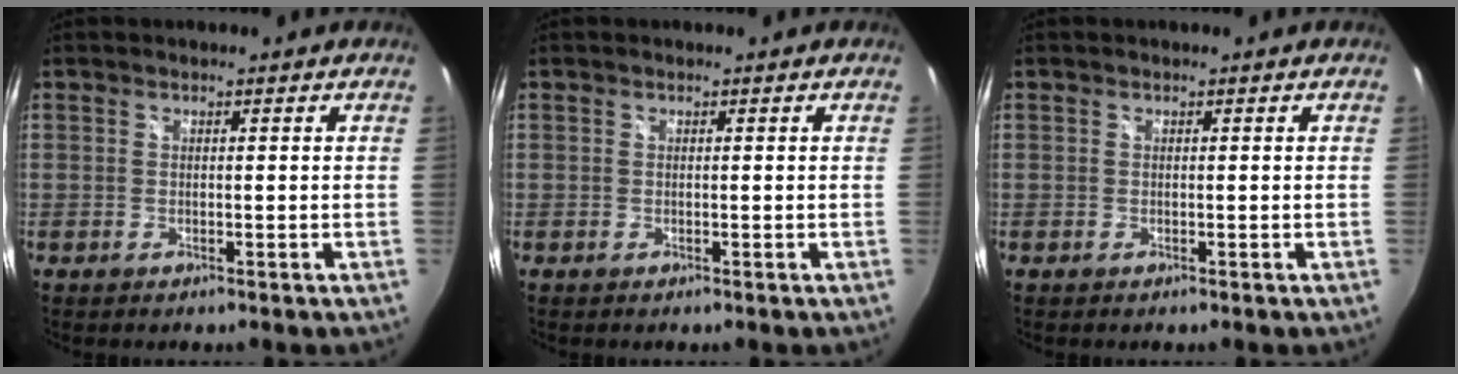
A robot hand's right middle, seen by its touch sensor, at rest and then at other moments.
{"total": 0.0}
{"total": 0.0}